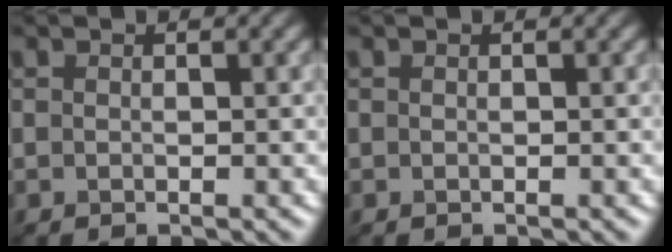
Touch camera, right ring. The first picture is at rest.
{"total": 0.0}